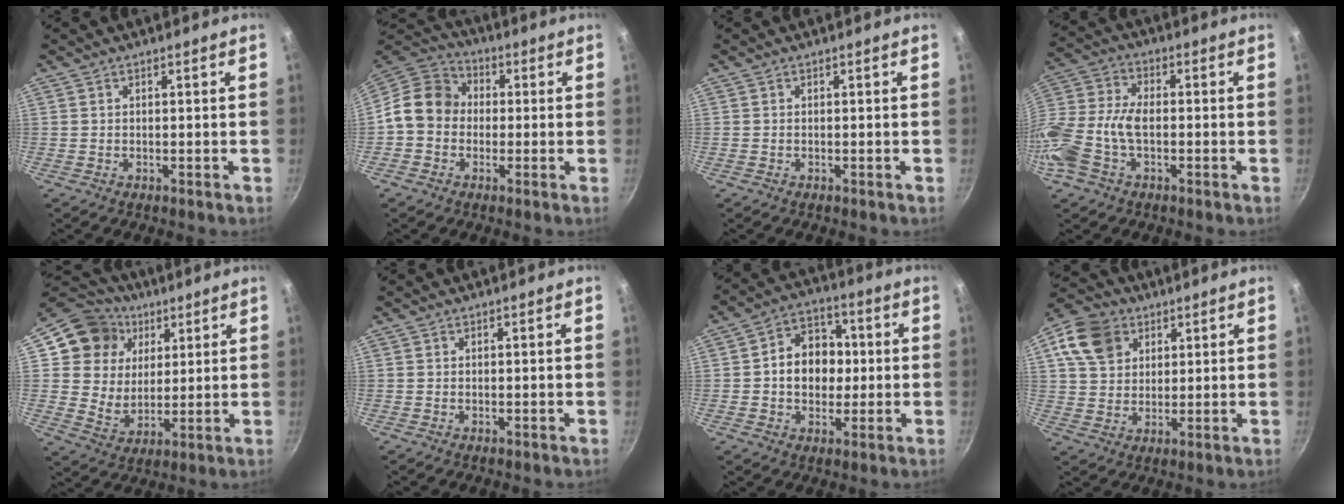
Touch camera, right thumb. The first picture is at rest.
{"total": 11.6, "force": [-0.5, 10.0, 6.0], "torque": [-0.073, 0.030, -0.034]}
{"total": 0.0}
{"total": 14.8, "force": [-3.4, 9.0, 11.2], "torque": [-0.240, 0.025, -0.082]}
{"total": 14.0, "force": [5.5, 11.9, 4.8], "torque": [-0.047, -0.004, 0.094]}
{"total": 0.0}
{"total": 11.3, "force": [0.3, 8.9, 6.9], "torque": [-0.070, 0.016, -0.006]}
{"total": 11.4, "force": [4.9, 8.7, 5.3], "torque": [-0.074, 0.000, 0.082]}